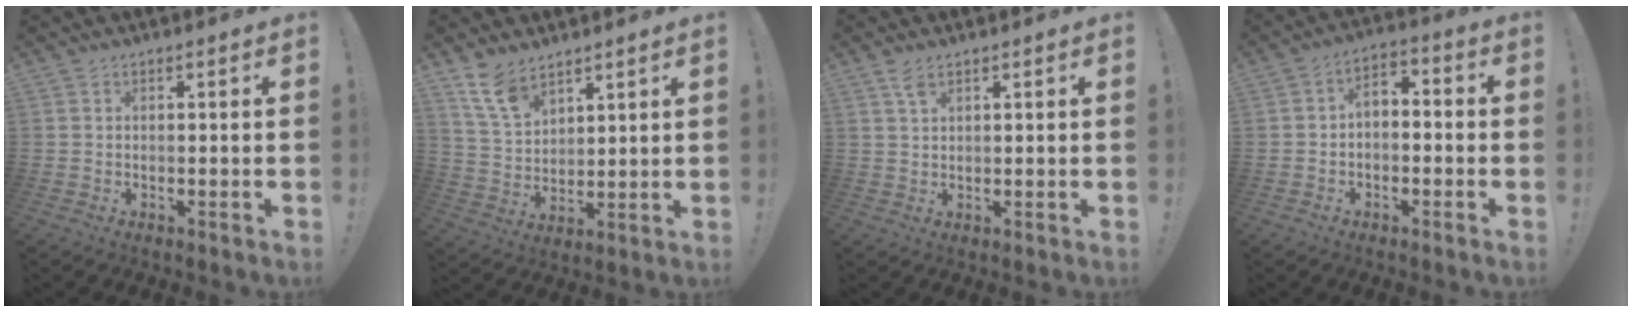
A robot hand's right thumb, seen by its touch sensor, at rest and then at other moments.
{"total": 10.3, "force": [7.5, 5.5, 4.5], "torque": [-0.093, -0.038, 0.148]}
{"total": 3.3, "force": [2.1, 1.3, 2.1], "torque": [-0.032, -0.010, 0.037]}
{"total": 4.4, "force": [-2.2, 3.1, 2.1], "torque": [-0.040, 0.015, -0.041]}